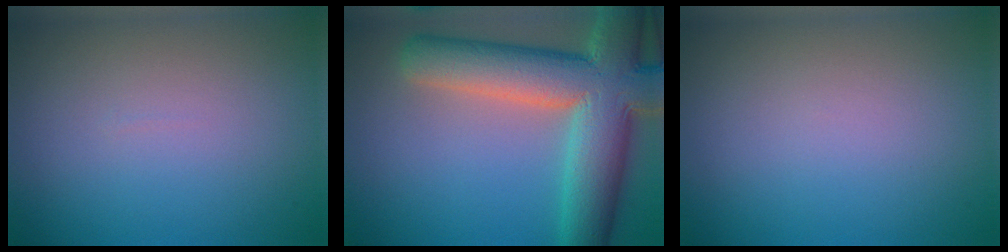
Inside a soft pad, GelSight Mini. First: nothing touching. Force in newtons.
{"total": 11.8, "press": 11.7, "slide": 0.8}
{"total": 0.0}